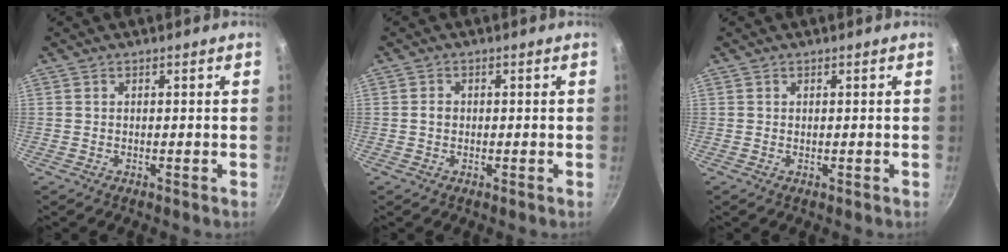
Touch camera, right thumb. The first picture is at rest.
{"total": 1.5, "force": [-0.1, 1.2, 0.8], "torque": [-0.011, 0.004, -0.003]}
{"total": 0.0}